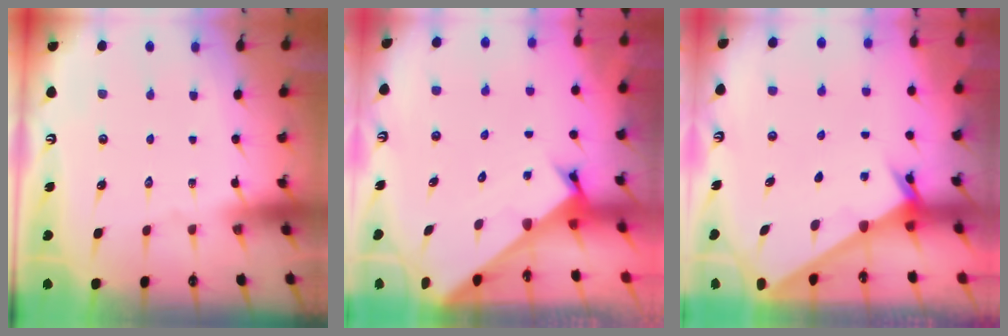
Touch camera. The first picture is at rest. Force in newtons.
{"total": 2.5, "press": 2.5, "slide": 0.2}
{"total": 2.3, "press": 2.2, "slide": 0.2}